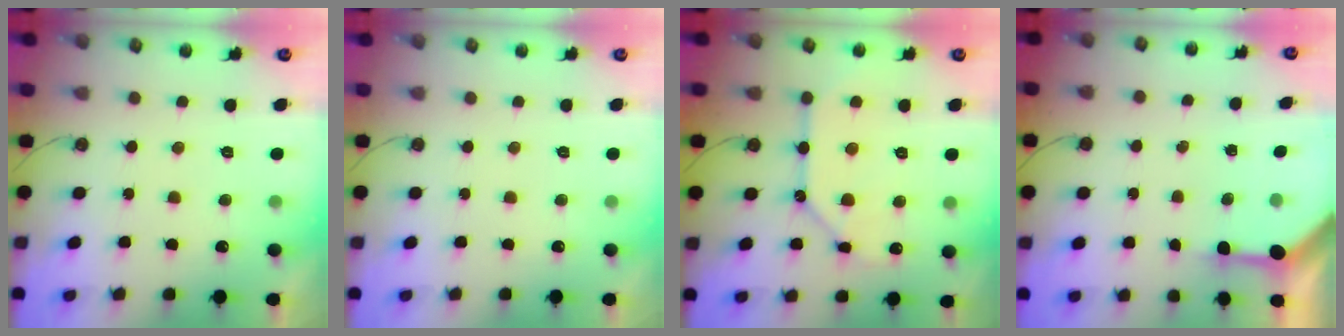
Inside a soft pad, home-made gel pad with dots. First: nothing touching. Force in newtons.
{"total": 0.0}
{"total": 11.2, "press": 11.1, "slide": 1.0}
{"total": 3.6, "press": 3.6, "slide": 0.3}